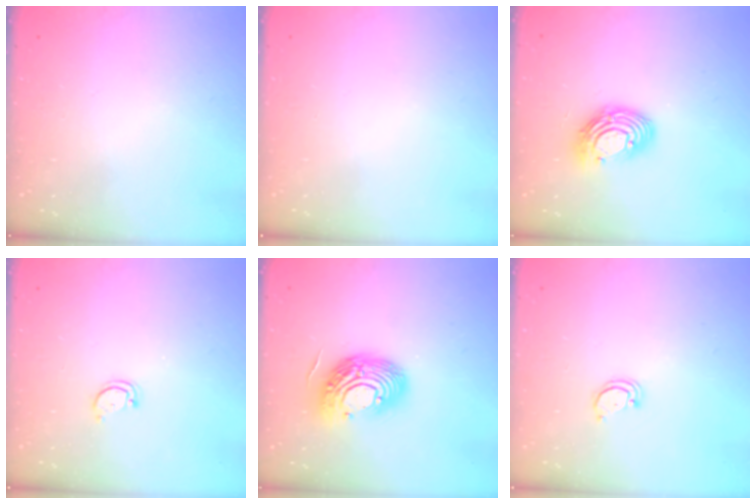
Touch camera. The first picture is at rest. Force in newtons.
{"total": 0.0}
{"total": 11.2, "press": 11.2, "slide": 1.0}
{"total": 2.8, "press": 2.7, "slide": 0.3}
{"total": 14.4, "press": 14.3, "slide": 1.4}
{"total": 1.6, "press": 1.6, "slide": 0.1}